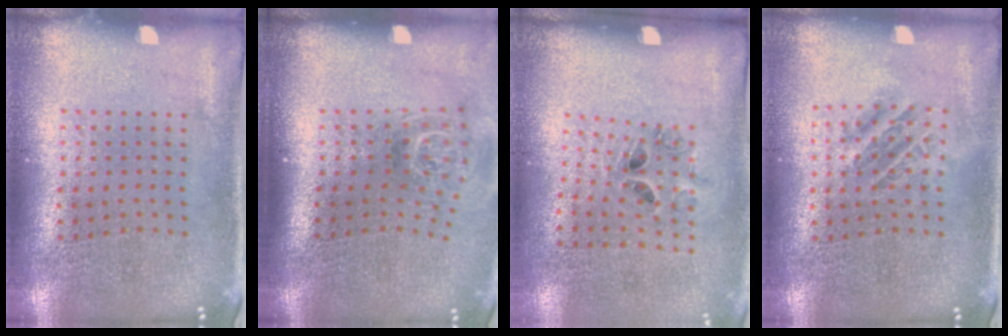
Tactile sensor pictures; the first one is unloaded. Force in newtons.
{"total": 1.8, "press": 1.2, "slide": 1.3}
{"total": 1.4, "press": 0.8, "slide": 1.2}
{"total": 1.1, "press": 1.0, "slide": 0.4}